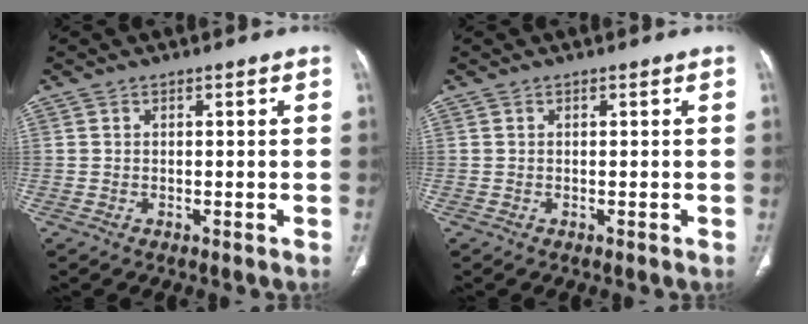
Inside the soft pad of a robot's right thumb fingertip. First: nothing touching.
{"total": 0.0}